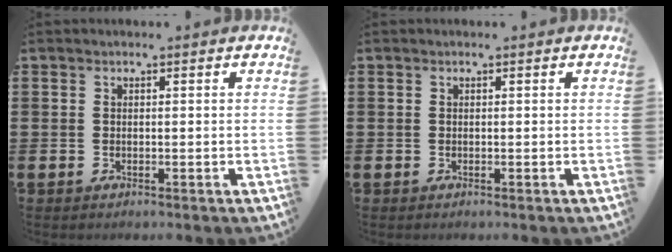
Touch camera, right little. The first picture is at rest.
{"total": 0.0}